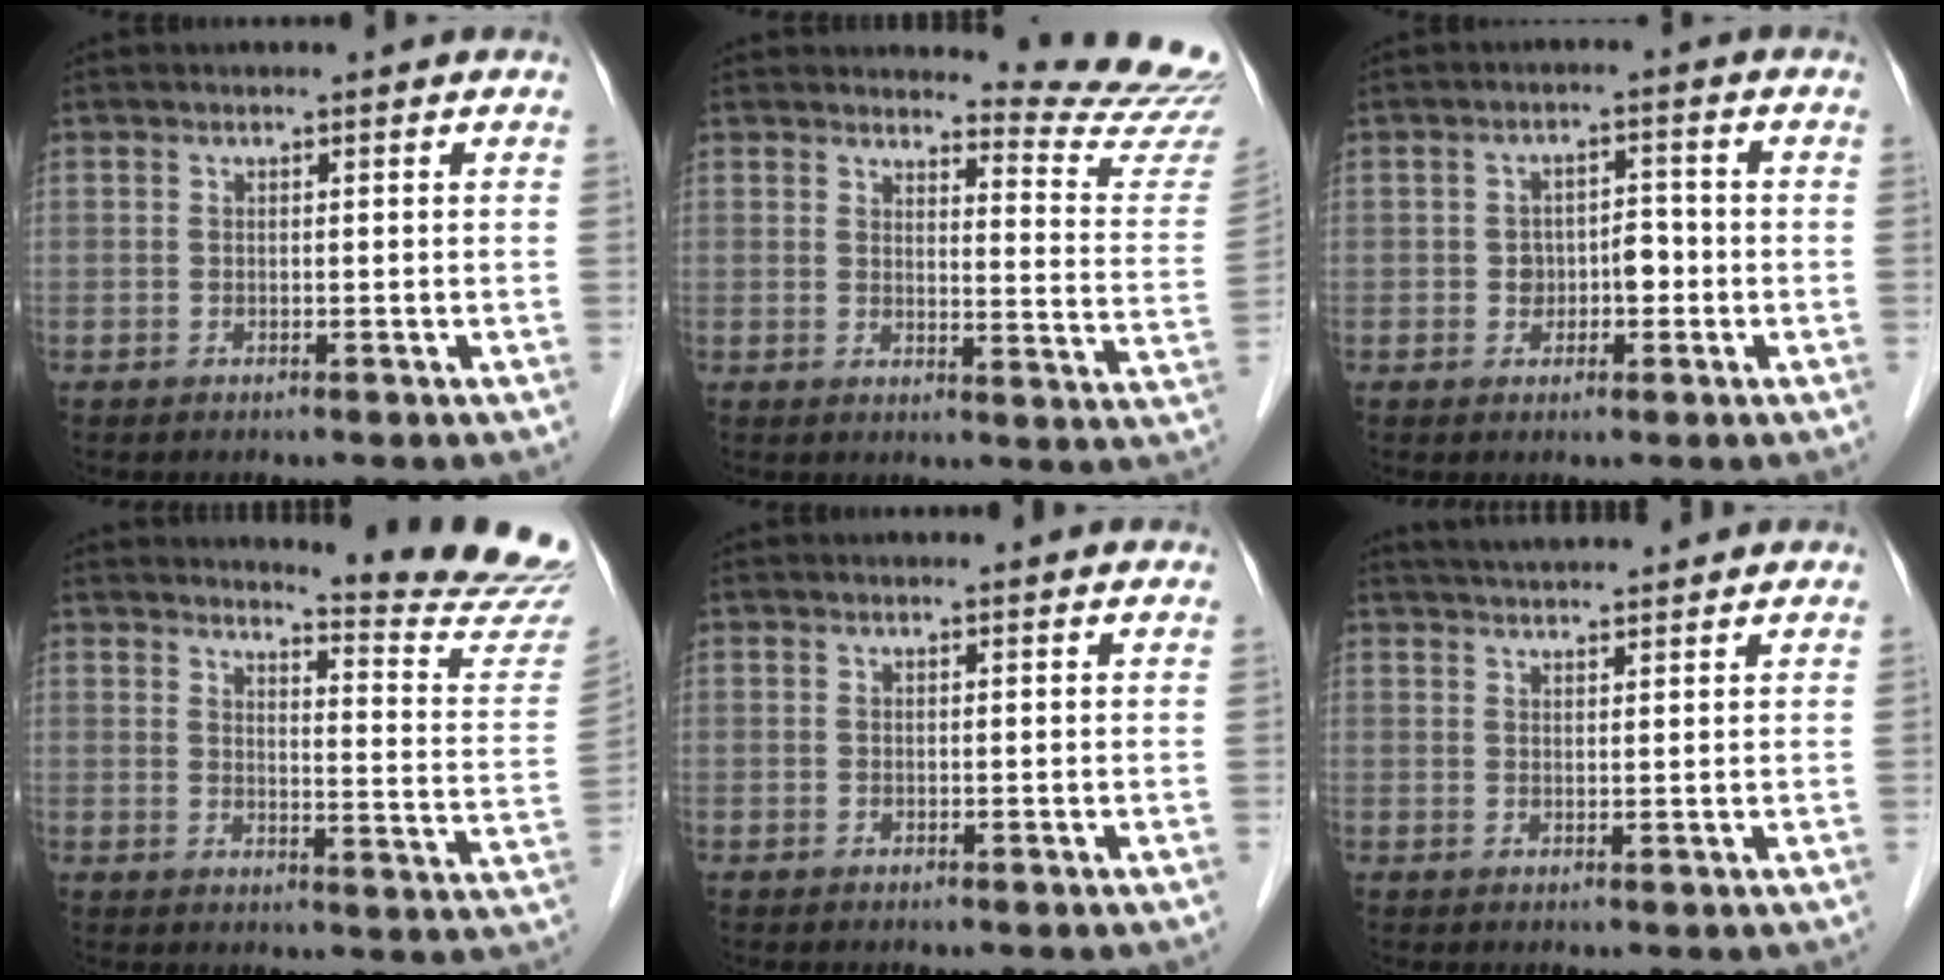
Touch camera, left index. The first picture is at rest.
{"total": 12.7, "force": [12.7, -0.7, 1.0], "torque": [-0.002, -0.125, 0.125]}
{"total": 3.7, "force": [-0.9, 2.4, 2.6], "torque": [-0.041, 0.016, -0.011]}
{"total": 15.3, "force": [15.0, -1.4, 3.1], "torque": [-0.038, -0.132, 0.162]}
{"total": 1.6, "force": [1.6, 0.3, 0.2], "torque": [-0.013, 0.006, 0.014]}
{"total": 7.6, "force": [7.1, 0.3, 2.7], "torque": [-0.046, 0.033, 0.104]}